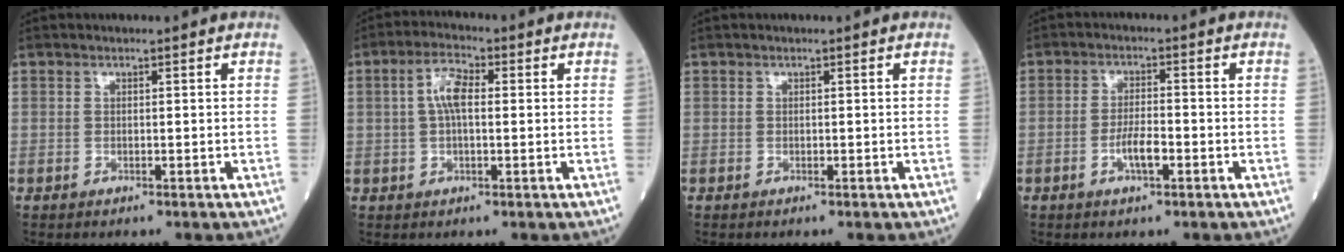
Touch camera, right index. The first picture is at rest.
{"total": 5.1, "force": [0.8, 1.8, 4.7], "torque": [-0.097, 0.015, 0.014]}
{"total": 0.0}
{"total": 4.0, "force": [-1.5, 0.9, 3.6], "torque": [-0.068, 0.002, -0.029]}